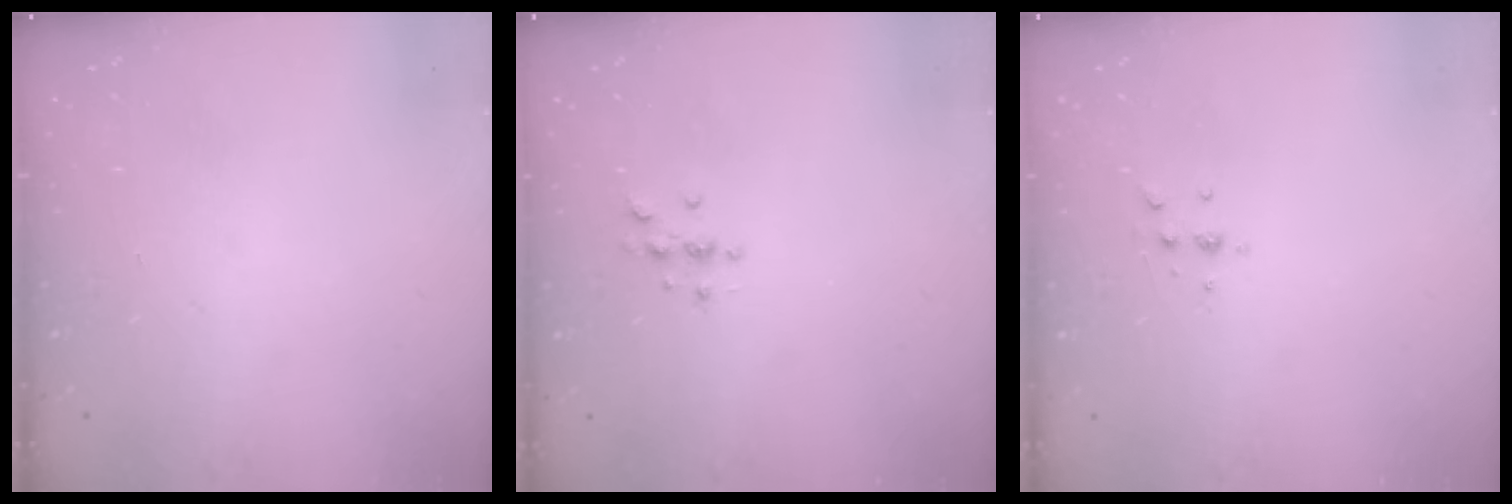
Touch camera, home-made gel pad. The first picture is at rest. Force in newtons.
{"total": 3.0, "press": 3.0, "slide": 0.4}
{"total": 6.1, "press": 6.1, "slide": 0.7}